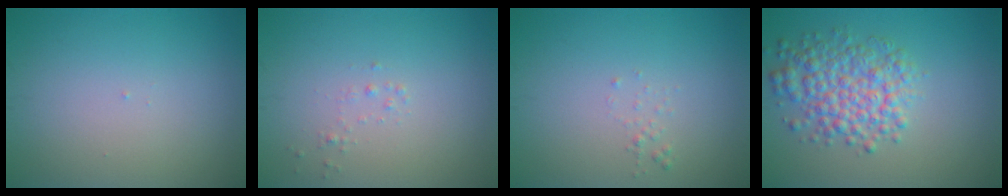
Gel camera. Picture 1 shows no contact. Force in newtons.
{"total": 0.6, "press": 0.6, "slide": 0.0}
{"total": 0.6, "press": 0.6, "slide": 0.1}
{"total": 5.2, "press": 5.2, "slide": 0.1}